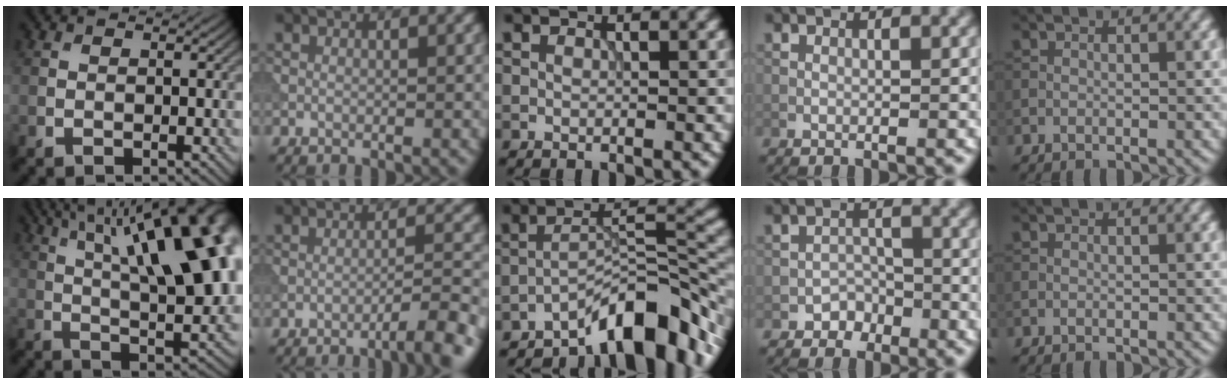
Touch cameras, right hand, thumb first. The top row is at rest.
{"thumb": {"total": 18.9, "force": [6.4, 7.0, 16.3], "torque": [-0.227, 0.047, 0.088]}, "index": {"total": 4.7, "force": [-2.8, 0.6, 3.7], "torque": [-0.045, 0.013, -0.052]}, "middle": {"total": 8.3, "force": [-5.9, 2.3, 5.4], "torque": [-0.072, 0.014, -0.099]}, "ring": {"total": 1.9, "force": [-1.3, 1.4, 0.2], "torque": [0.005, 0.011, -0.022]}}